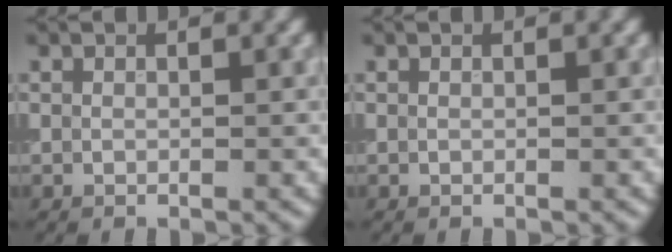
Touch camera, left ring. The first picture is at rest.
{"total": 0.0}